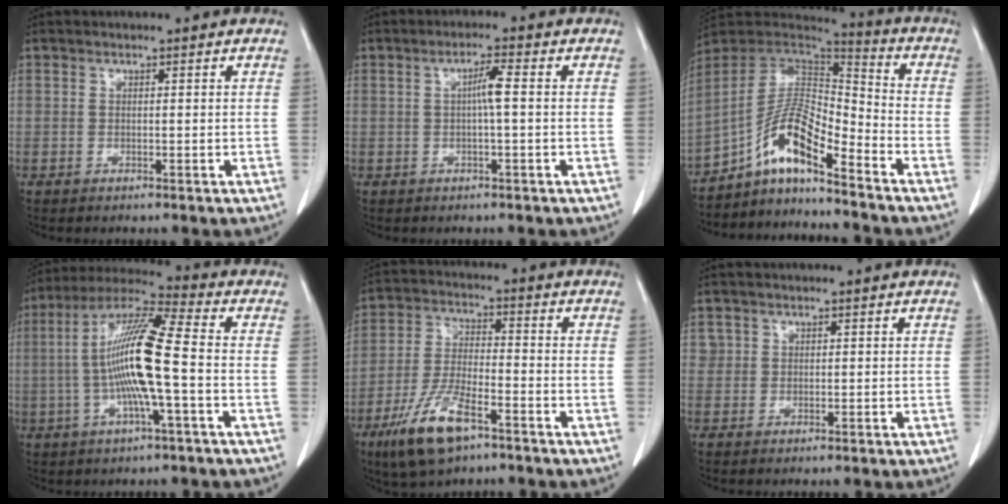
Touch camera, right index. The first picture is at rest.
{"total": 3.0, "force": [0.1, 0.1, 3.0], "torque": [-0.056, 0.004, 0.001]}
{"total": 11.4, "force": [-7.7, 2.1, 8.2], "torque": [-0.160, 0.020, -0.140]}
{"total": 13.6, "force": [-1.3, 0.6, 13.6], "torque": [-0.264, 0.010, -0.032]}
{"total": 10.9, "force": [-6.4, 3.0, 8.2], "torque": [-0.179, -0.017, -0.117]}
{"total": 1.0, "force": [0.4, 1.0, 0.0], "torque": [0.012, 0.002, 0.001]}